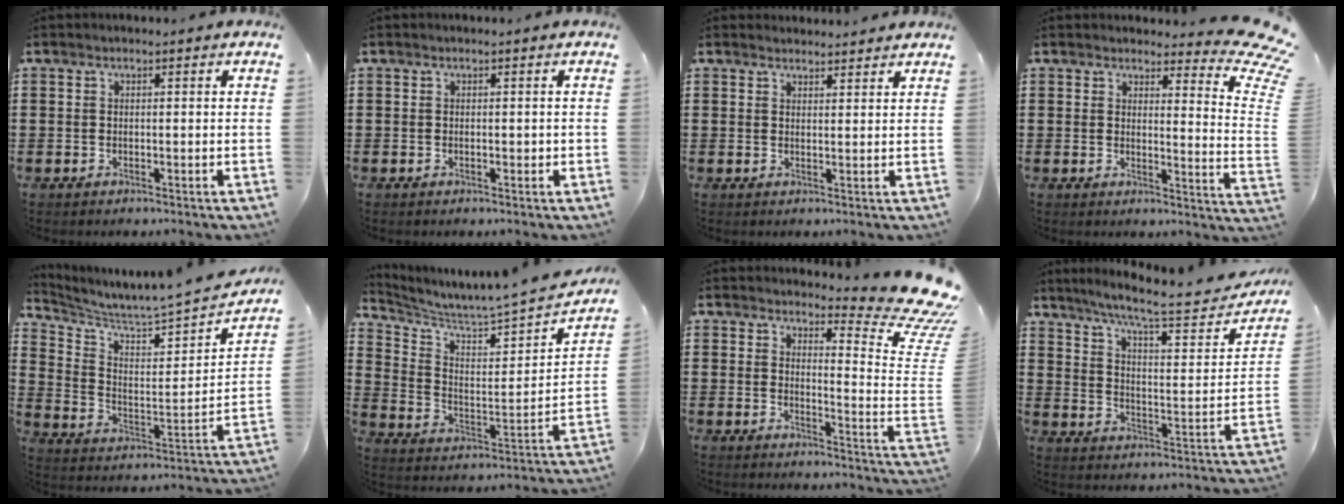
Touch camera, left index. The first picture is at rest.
{"total": 0.8, "force": [-0.1, 0.2, 0.7], "torque": [-0.015, -0.001, -0.002]}
{"total": 2.0, "force": [2.0, 0.3, -0.1], "torque": [-0.004, 0.000, 0.038]}
{"total": 5.9, "force": [4.8, 0.9, 3.4], "torque": [-0.046, -0.039, 0.076]}
{"total": 3.6, "force": [3.4, -0.1, 1.1], "torque": [-0.046, -0.048, 0.047]}
{"total": 3.5, "force": [3.3, -0.3, 1.2], "torque": [-0.047, -0.051, 0.044]}
{"total": 7.8, "force": [6.2, 1.1, 4.7], "torque": [-0.065, -0.062, 0.102]}
{"total": 8.6, "force": [7.0, 0.6, 4.9], "torque": [-0.116, -0.040, 0.111]}